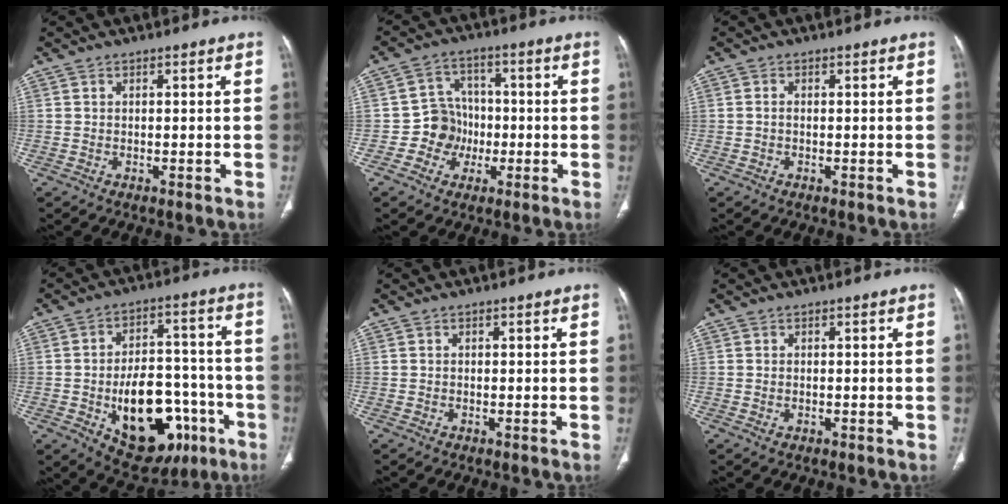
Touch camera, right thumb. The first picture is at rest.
{"total": 7.4, "force": [-1.8, 6.9, 2.0], "torque": [0.009, 0.023, -0.036]}
{"total": 0.6, "force": [-0.1, 0.4, 0.5], "torque": [-0.007, 0.001, -0.006]}
{"total": 21.1, "force": [-7.2, 12.4, 15.5], "torque": [-0.192, 0.042, -0.085]}
{"total": 0.0}
{"total": 0.6, "force": [-0.1, 0.4, 0.5], "torque": [-0.014, 0.002, 0.001]}